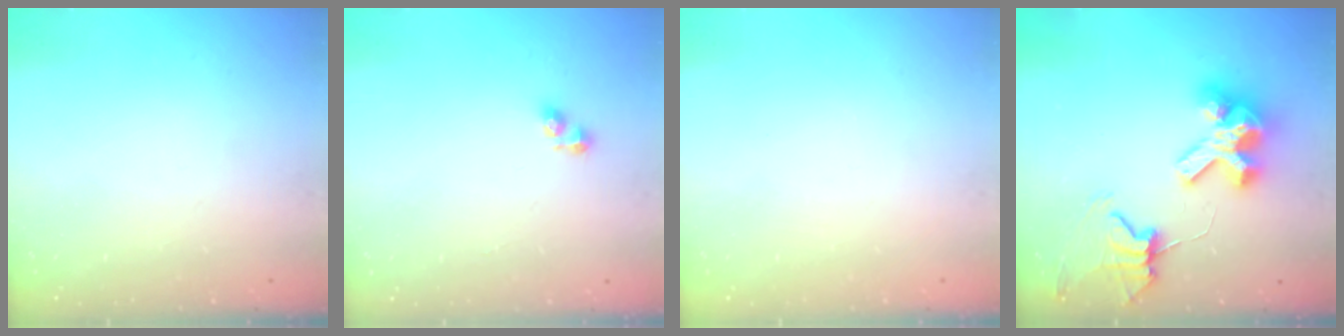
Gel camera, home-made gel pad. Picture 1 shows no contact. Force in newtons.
{"total": 3.3, "press": 3.3, "slide": 0.4}
{"total": 0.0}
{"total": 11.7, "press": 11.6, "slide": 1.3}